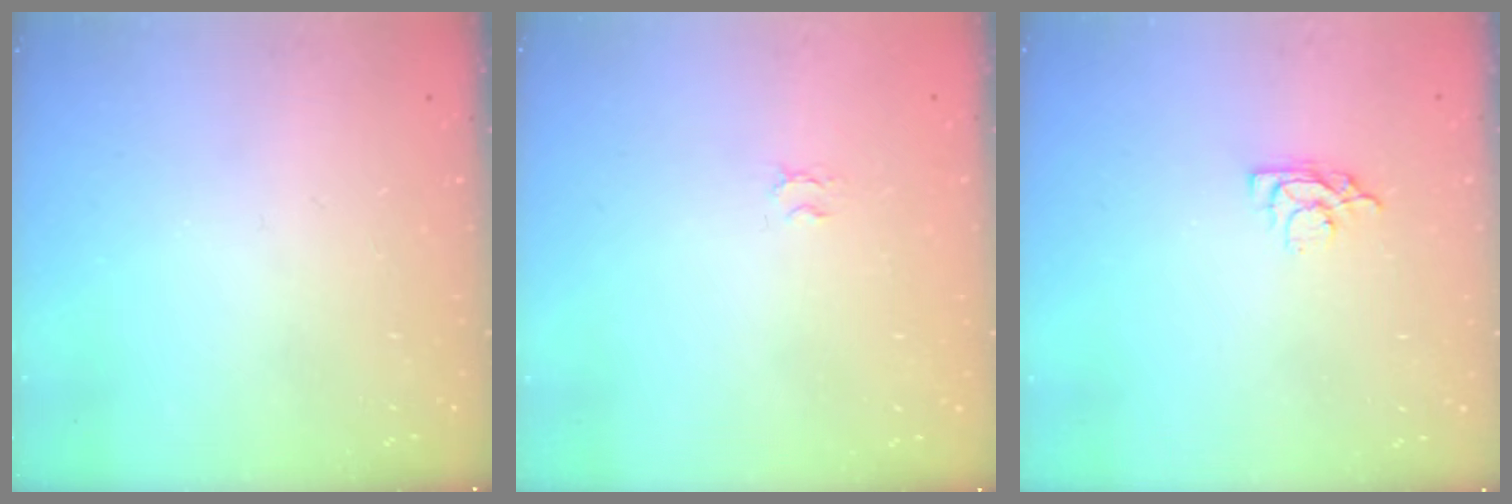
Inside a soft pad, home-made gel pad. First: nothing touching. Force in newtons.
{"total": 1.9, "press": 1.9, "slide": 0.2}
{"total": 3.8, "press": 3.8, "slide": 0.5}